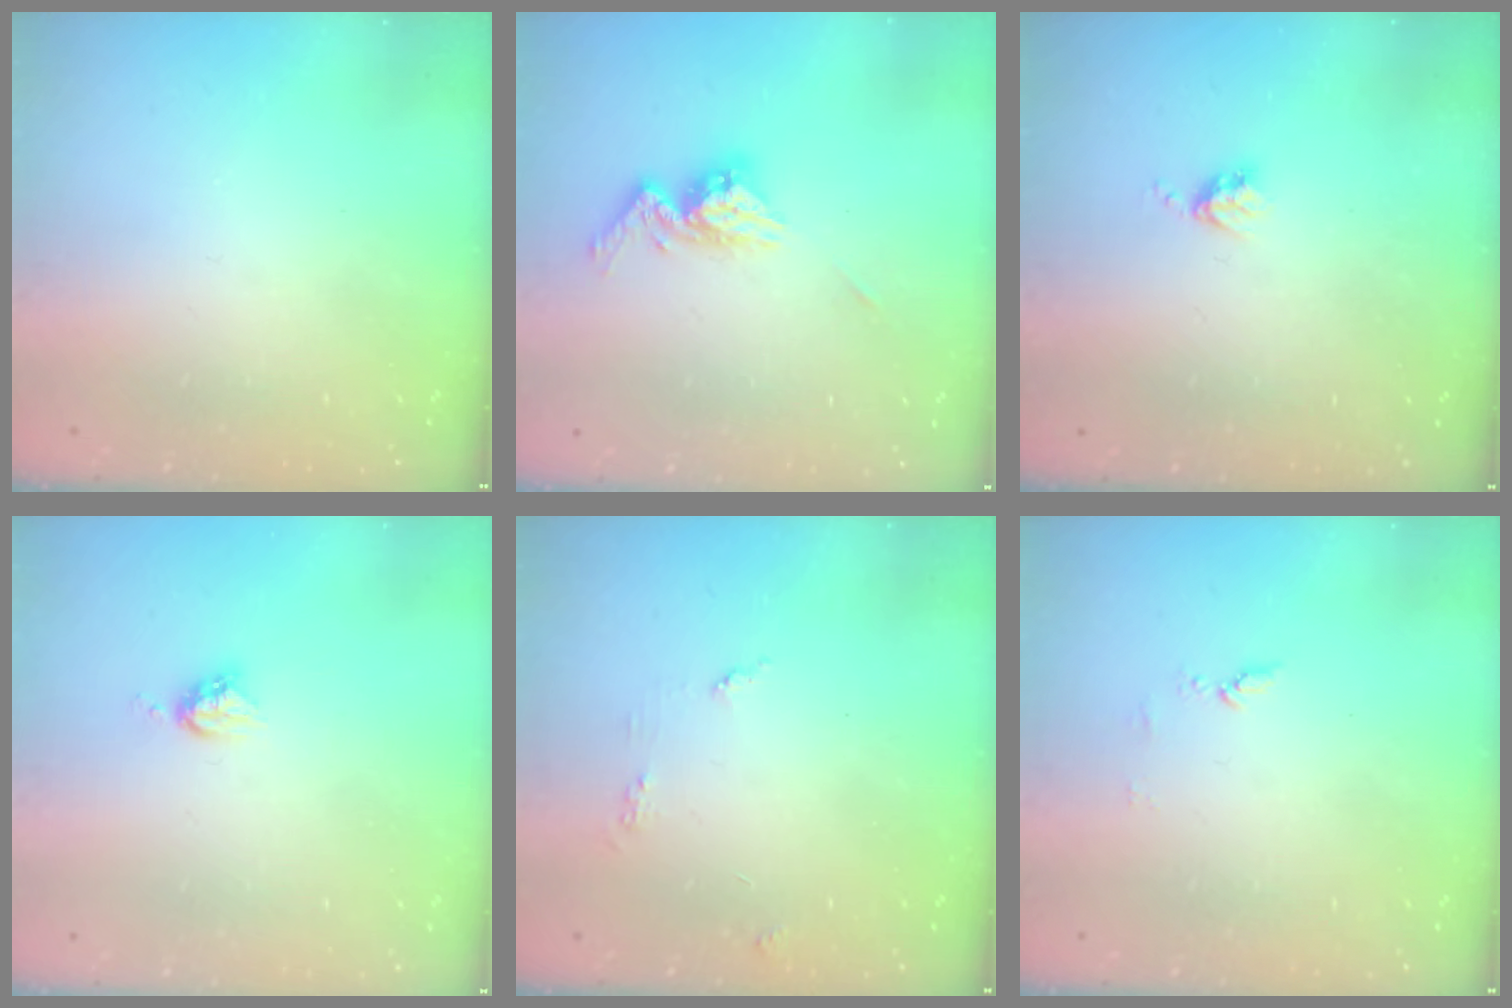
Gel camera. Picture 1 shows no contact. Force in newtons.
{"total": 10.6, "press": 10.6, "slide": 1.0}
{"total": 3.8, "press": 3.8, "slide": 0.5}
{"total": 5.1, "press": 5.1, "slide": 0.0}
{"total": 3.9, "press": 3.9, "slide": 0.3}
{"total": 5.1, "press": 5.0, "slide": 0.6}